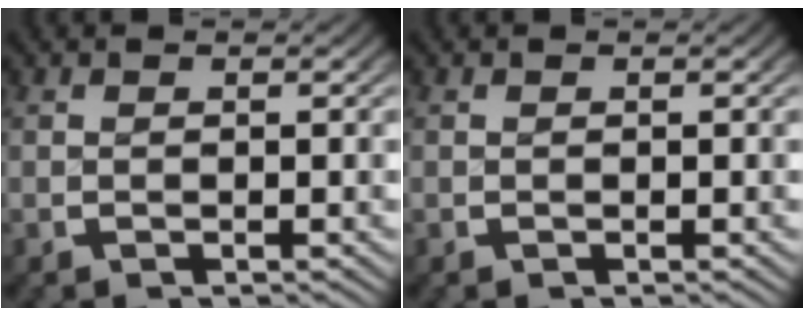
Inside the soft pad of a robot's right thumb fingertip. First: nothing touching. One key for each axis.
{"total": 0.0}